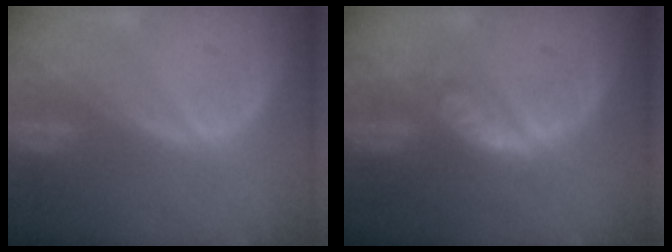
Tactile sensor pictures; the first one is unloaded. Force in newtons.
{"total": 4.6, "press": 4.3, "slide": 1.5}